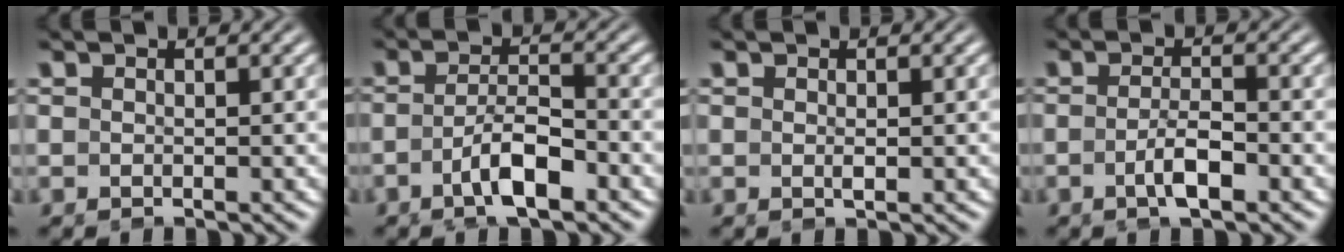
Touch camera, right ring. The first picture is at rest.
{"total": 3.8, "force": [-1.5, 1.1, 3.3], "torque": [-0.055, -0.017, -0.014]}
{"total": 0.7, "force": [0.3, 0.2, 0.7], "torque": [-0.015, -0.003, 0.009]}
{"total": 2.2, "force": [-0.9, -0.4, 2.0], "torque": [-0.032, -0.010, -0.006]}